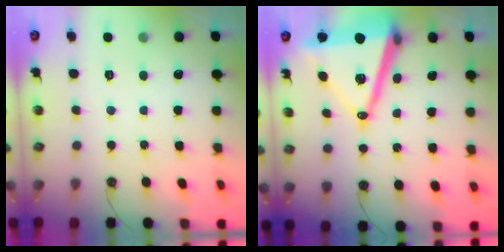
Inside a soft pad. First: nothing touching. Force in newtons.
{"total": 18.2, "press": 17.8, "slide": 3.8}